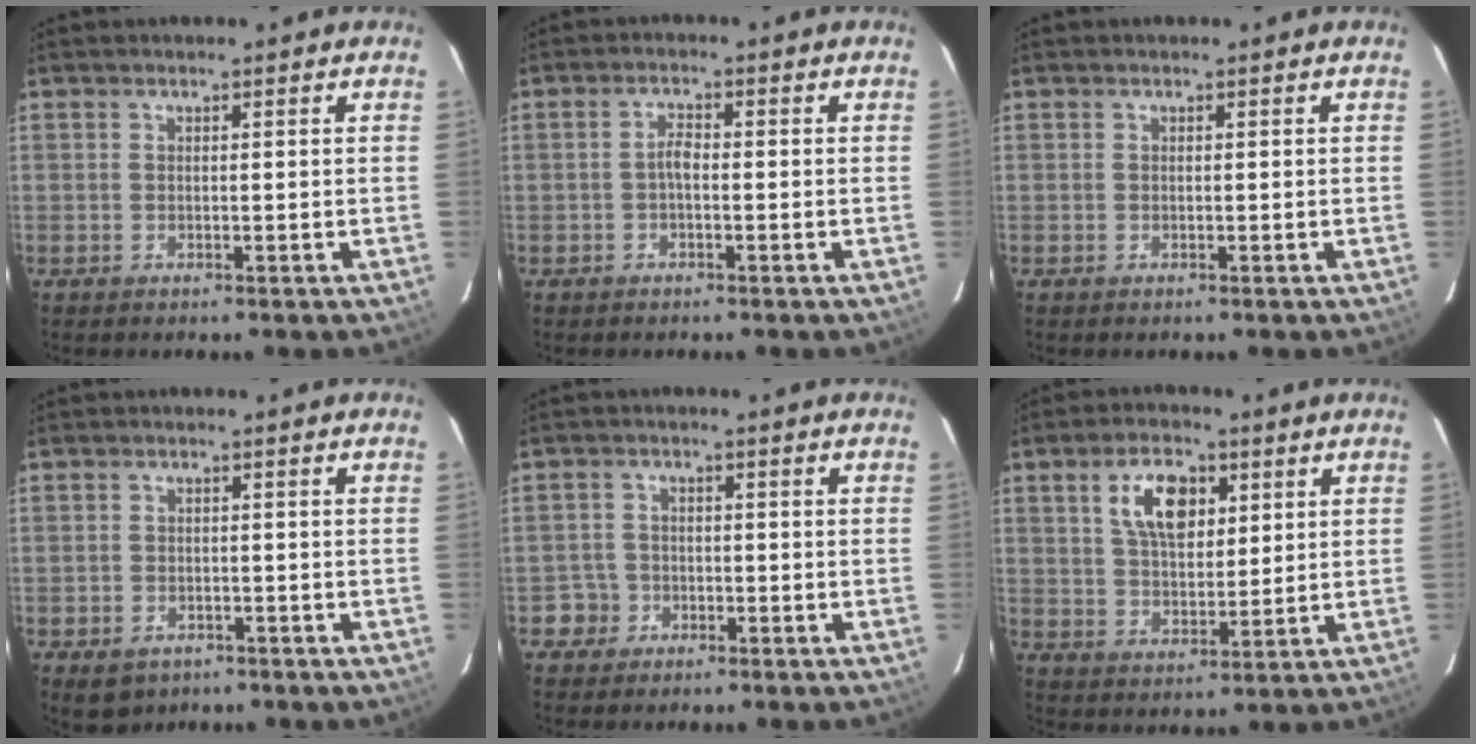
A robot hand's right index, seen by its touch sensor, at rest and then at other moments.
{"total": 1.8, "force": [-0.6, 0.8, 1.5], "torque": [-0.032, 0.008, -0.013]}
{"total": 0.0}
{"total": 5.0, "force": [-2.9, 3.6, 1.8], "torque": [-0.041, 0.000, -0.036]}
{"total": 3.6, "force": [-1.7, 3.2, -0.3], "torque": [0.009, 0.023, -0.030]}
{"total": 9.7, "force": [3.8, 5.2, 7.2], "torque": [-0.131, 0.018, 0.072]}